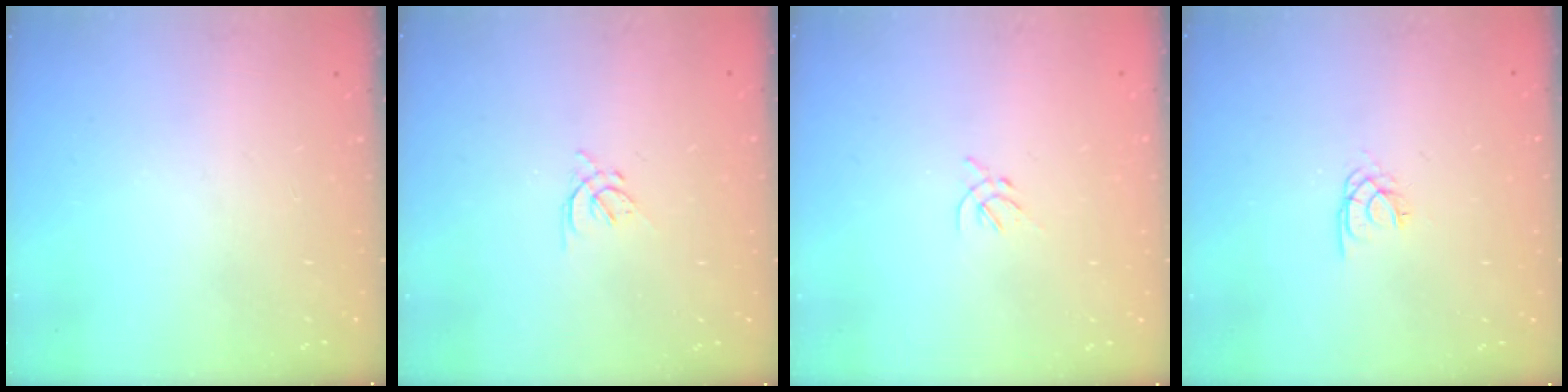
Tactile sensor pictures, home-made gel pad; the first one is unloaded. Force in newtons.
{"total": 2.2, "press": 2.2, "slide": 0.4}
{"total": 1.7, "press": 1.6, "slide": 0.6}
{"total": 2.0, "press": 2.0, "slide": 0.3}